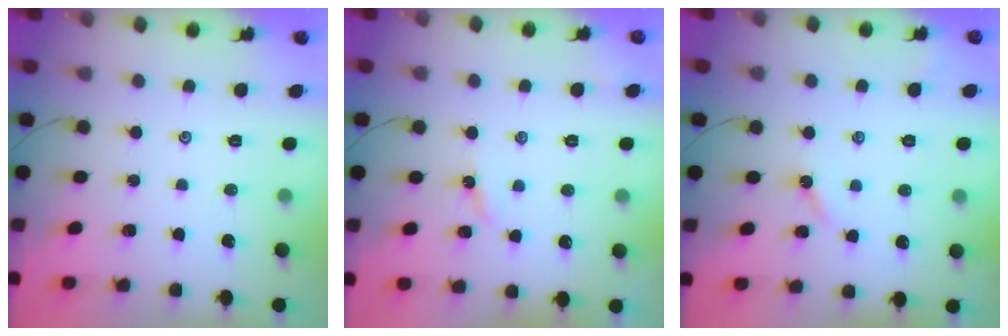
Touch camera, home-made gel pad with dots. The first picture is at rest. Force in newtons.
{"total": 3.0, "press": 3.0, "slide": 0.4}
{"total": 2.8, "press": 2.8, "slide": 0.2}